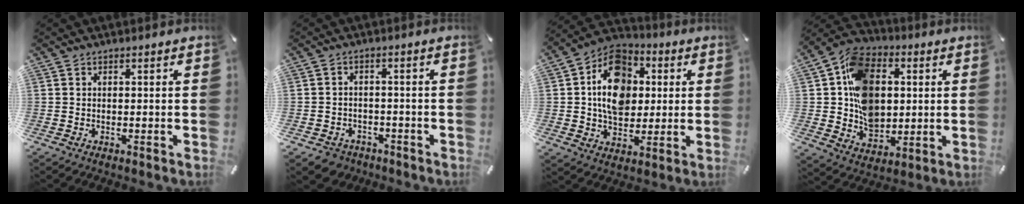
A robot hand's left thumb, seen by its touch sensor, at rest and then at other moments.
{"total": 4.3, "force": [-2.7, 3.2, 0.9], "torque": [-0.018, 0.015, -0.052]}
{"total": 13.9, "force": [1.1, 11.2, 8.2], "torque": [-0.146, 0.009, 0.016]}
{"total": 16.6, "force": [2.1, 12.9, 10.1], "torque": [-0.185, 0.010, 0.045]}